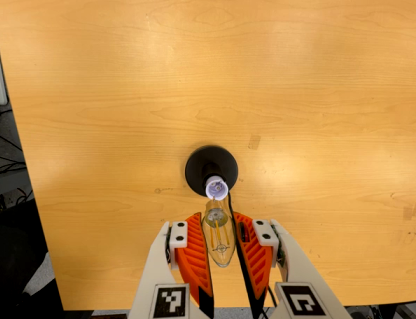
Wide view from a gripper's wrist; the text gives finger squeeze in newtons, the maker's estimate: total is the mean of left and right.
{"total": 14.4, "left": 16.3, "right": 12.6}